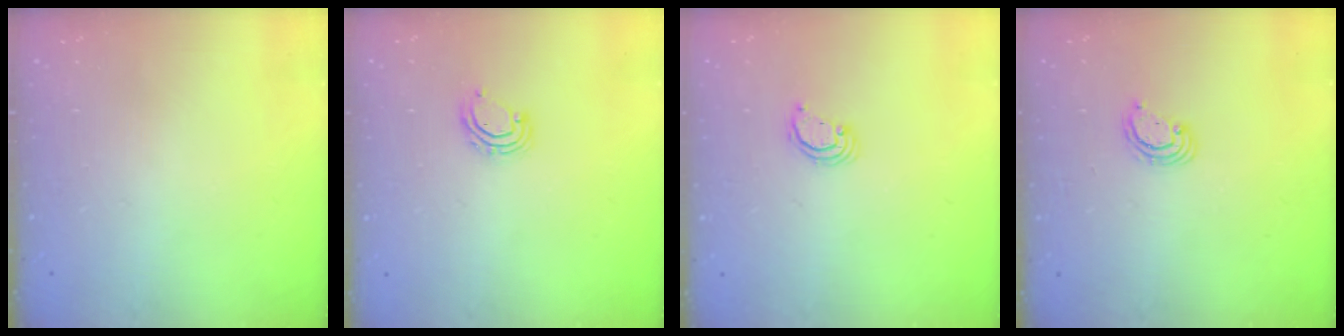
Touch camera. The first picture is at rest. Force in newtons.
{"total": 5.6, "press": 5.6, "slide": 0.4}
{"total": 2.6, "press": 2.6, "slide": 0.2}
{"total": 2.5, "press": 2.5, "slide": 0.3}